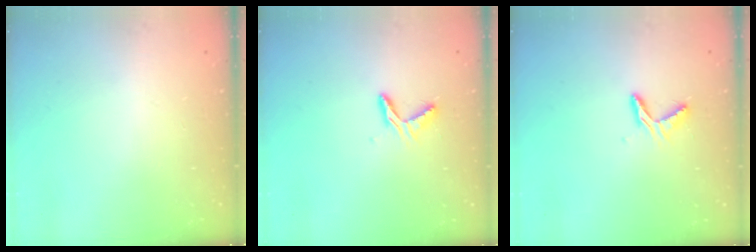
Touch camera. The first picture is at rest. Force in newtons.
{"total": 5.2, "press": 5.2, "slide": 0.4}
{"total": 5.2, "press": 5.2, "slide": 0.4}